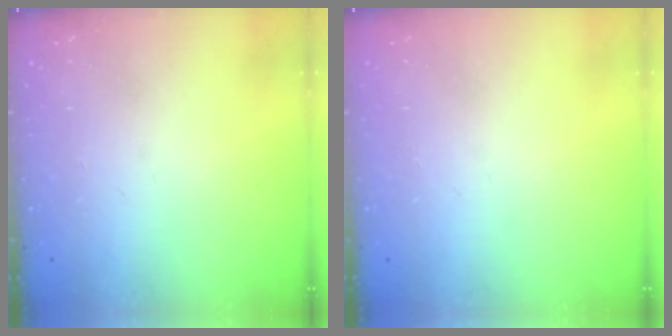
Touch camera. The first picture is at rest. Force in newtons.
{"total": 0.0}